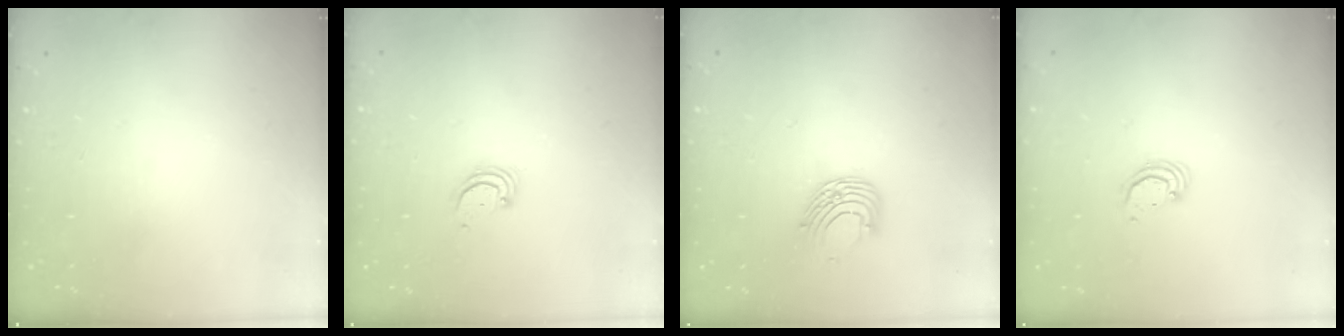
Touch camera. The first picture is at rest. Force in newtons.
{"total": 2.5, "press": 2.5, "slide": 0.3}
{"total": 8.2, "press": 8.2, "slide": 0.8}
{"total": 2.2, "press": 2.2, "slide": 0.2}